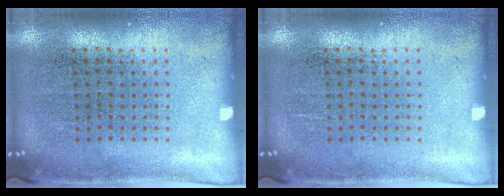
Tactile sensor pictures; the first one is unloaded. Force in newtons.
{"total": 0.0}